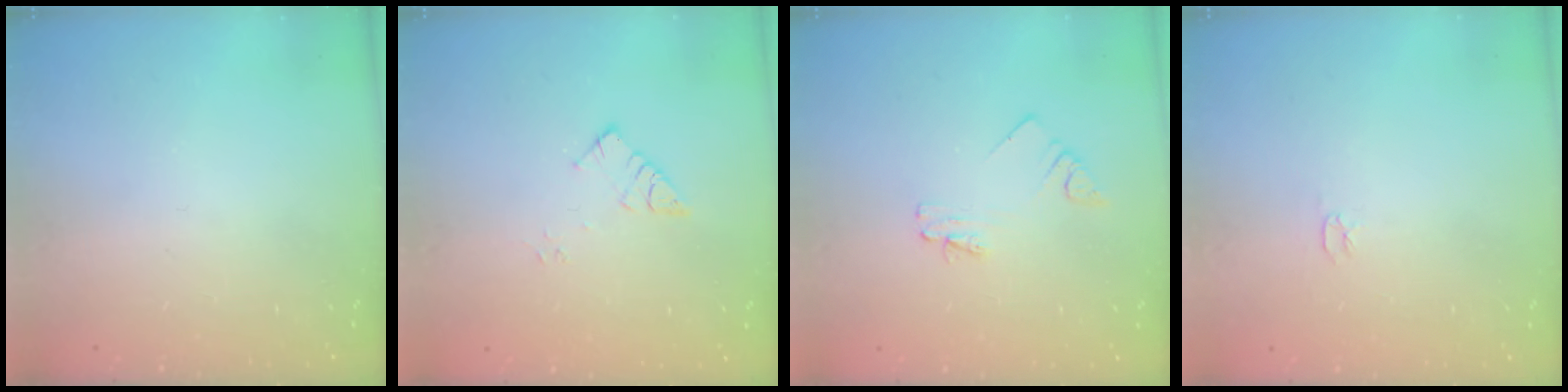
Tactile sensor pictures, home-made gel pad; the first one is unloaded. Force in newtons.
{"total": 6.0, "press": 6.0, "slide": 0.3}
{"total": 2.4, "press": 2.4, "slide": 0.3}
{"total": 2.5, "press": 2.5, "slide": 0.3}